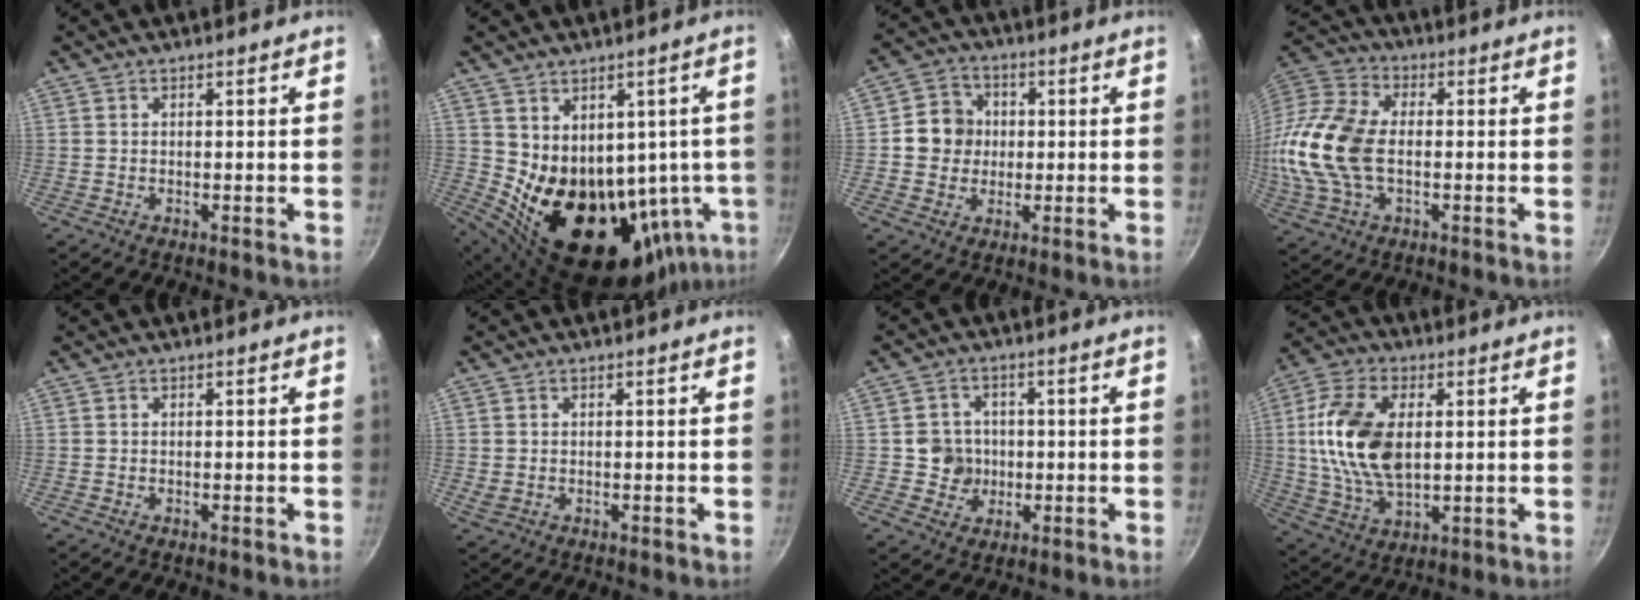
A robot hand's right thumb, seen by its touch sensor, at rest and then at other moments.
{"total": 20.4, "force": [-0.3, 14.8, 14.1], "torque": [-0.157, -0.020, 0.036]}
{"total": 7.8, "force": [0.4, 7.2, 2.8], "torque": [-0.010, 0.010, -0.008]}
{"total": 18.6, "force": [-1.5, 11.7, 14.4], "torque": [-0.302, 0.031, -0.040]}
{"total": 0.0}
{"total": 1.1, "force": [-0.1, 0.8, 0.7], "torque": [-0.012, 0.001, 0.002]}
{"total": 5.7, "force": [-0.4, 5.5, 1.4], "torque": [0.011, 0.010, -0.009]}
{"total": 16.2, "force": [2.0, 9.3, 13.1], "torque": [-0.244, -0.001, 0.036]}